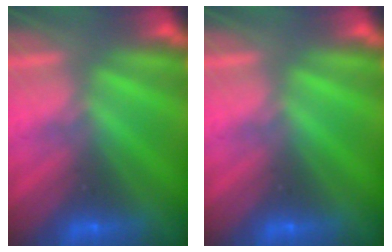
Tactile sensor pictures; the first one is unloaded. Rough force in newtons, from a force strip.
{"total": 0.0}